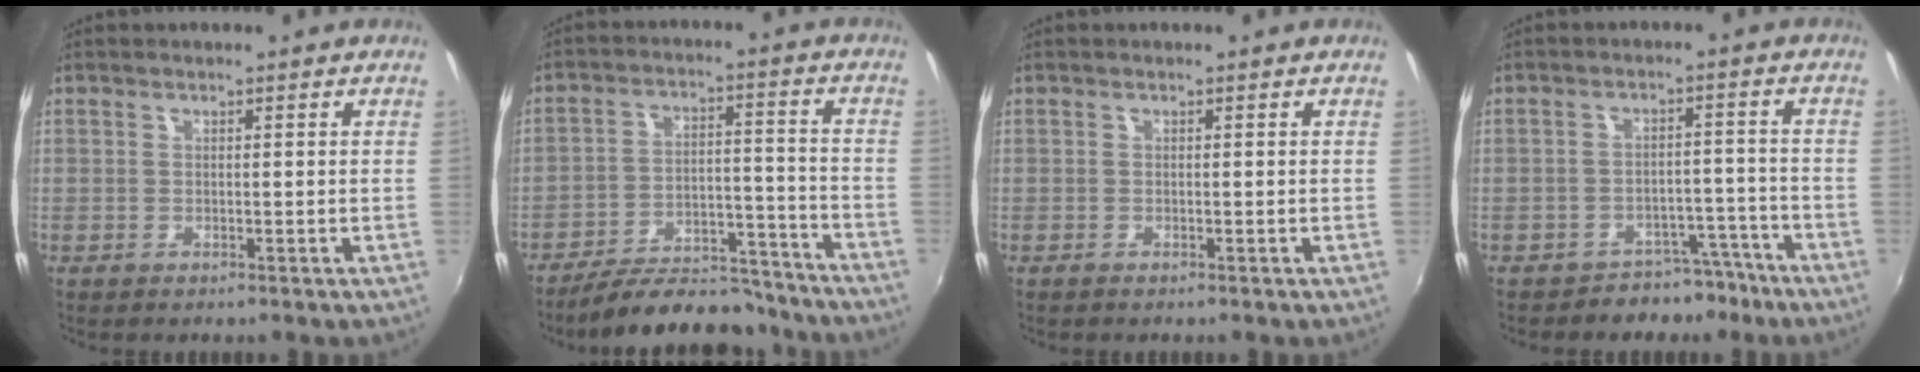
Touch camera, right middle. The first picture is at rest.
{"total": 16.7, "force": [-15.1, 4.6, 5.5], "torque": [-0.107, 0.013, -0.206]}
{"total": 0.0}
{"total": 6.6, "force": [-5.2, 3.9, 0.9], "torque": [-0.008, 0.034, -0.066]}